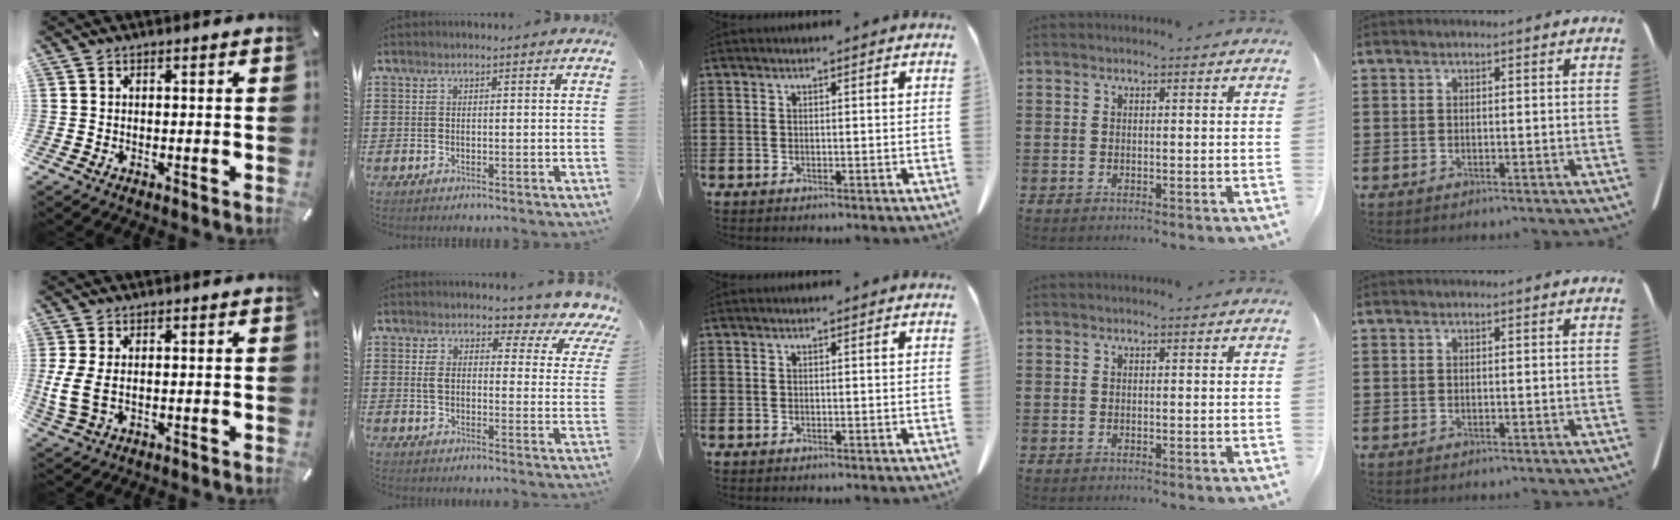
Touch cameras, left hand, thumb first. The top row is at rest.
{"thumb": {"total": 5.9, "force": [0.3, 3.2, 4.9], "torque": [-0.108, 0.002, 0.006]}, "index": {"total": 5.2, "force": [3.2, 2.3, 3.3], "torque": [-0.071, -0.023, 0.045]}}